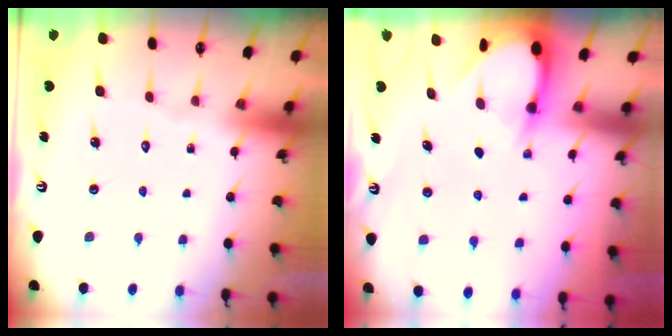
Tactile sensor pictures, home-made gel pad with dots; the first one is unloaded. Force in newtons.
{"total": 3.2, "press": 3.2, "slide": 0.3}